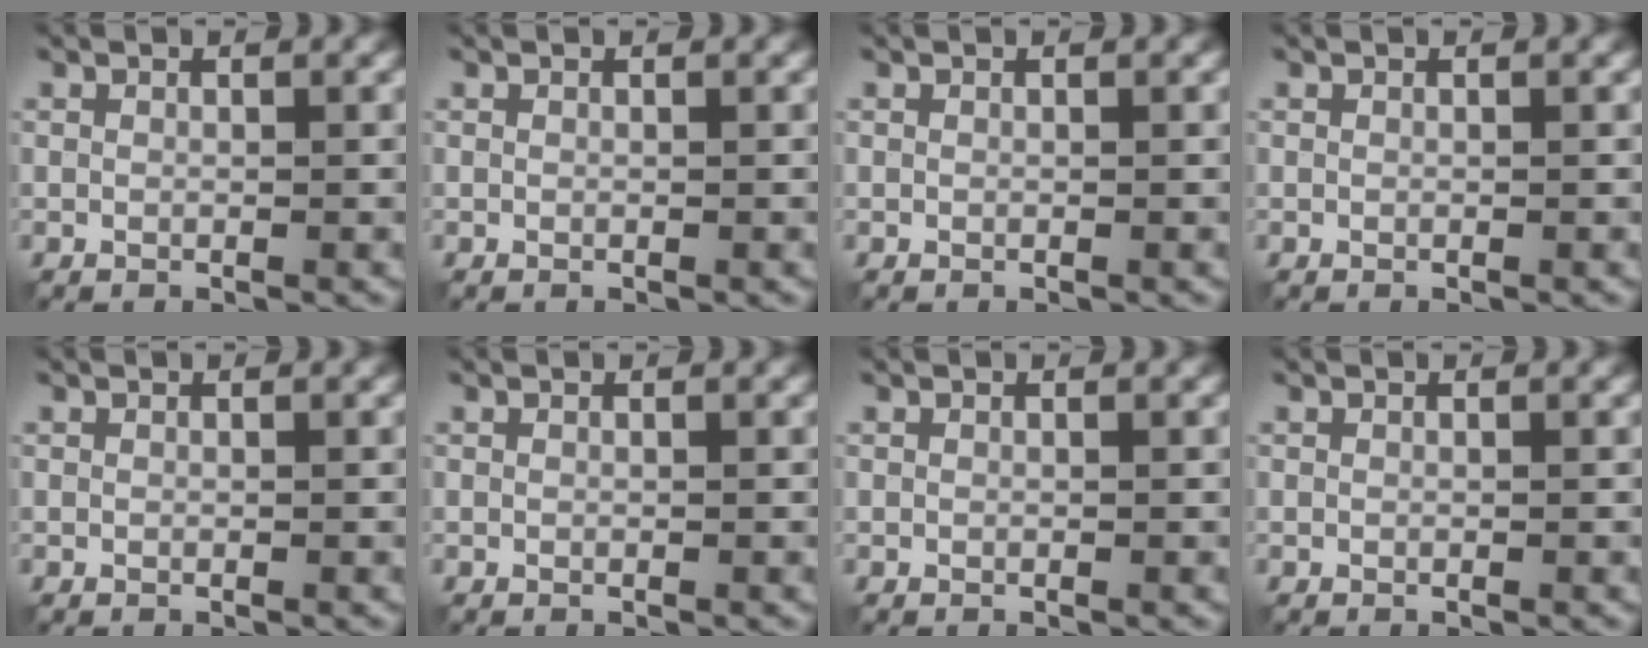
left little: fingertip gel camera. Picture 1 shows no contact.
{"total": 0.0}
{"total": 0.0}
{"total": 0.0}
{"total": 0.0}
{"total": 0.0}
{"total": 0.0}
{"total": 0.0}